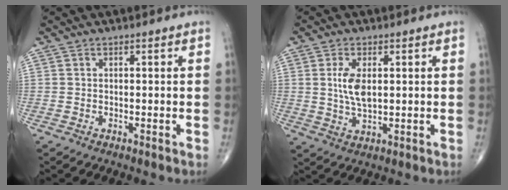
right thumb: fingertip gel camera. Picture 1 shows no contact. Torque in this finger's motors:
{"motor_torque": [0.56, 1.58, 0.73, 0.10, 0.07]}